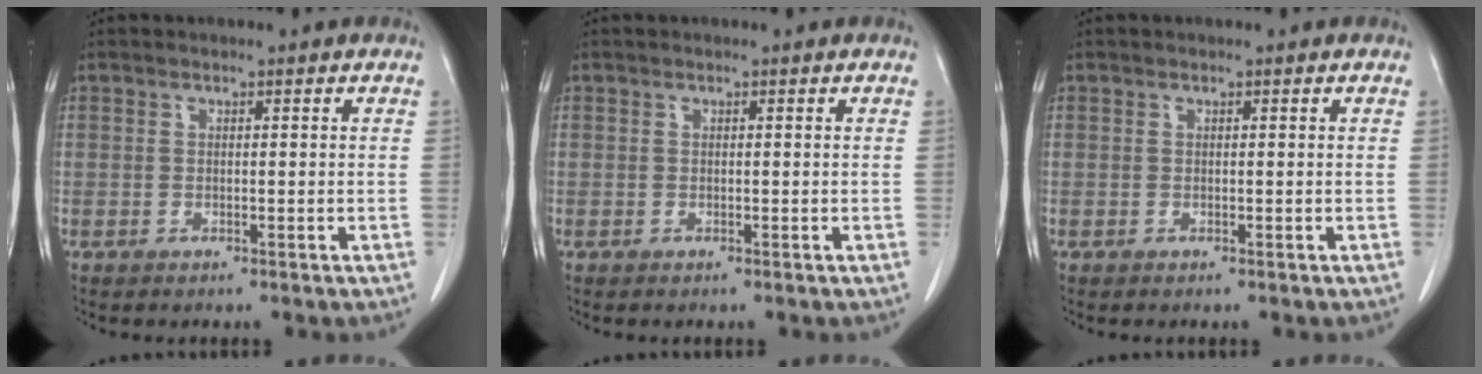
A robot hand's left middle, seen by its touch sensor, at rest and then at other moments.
{"total": 0.0}
{"total": 0.0}